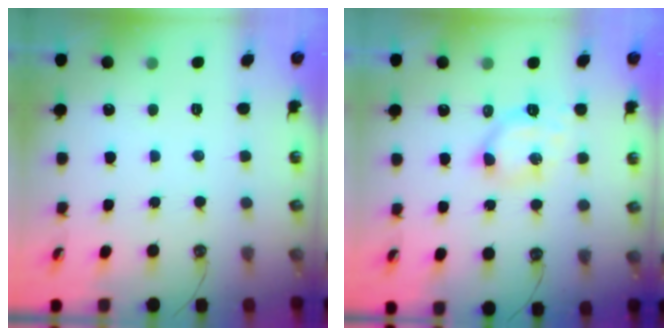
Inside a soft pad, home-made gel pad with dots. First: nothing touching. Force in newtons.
{"total": 6.1, "press": 6.0, "slide": 0.7}